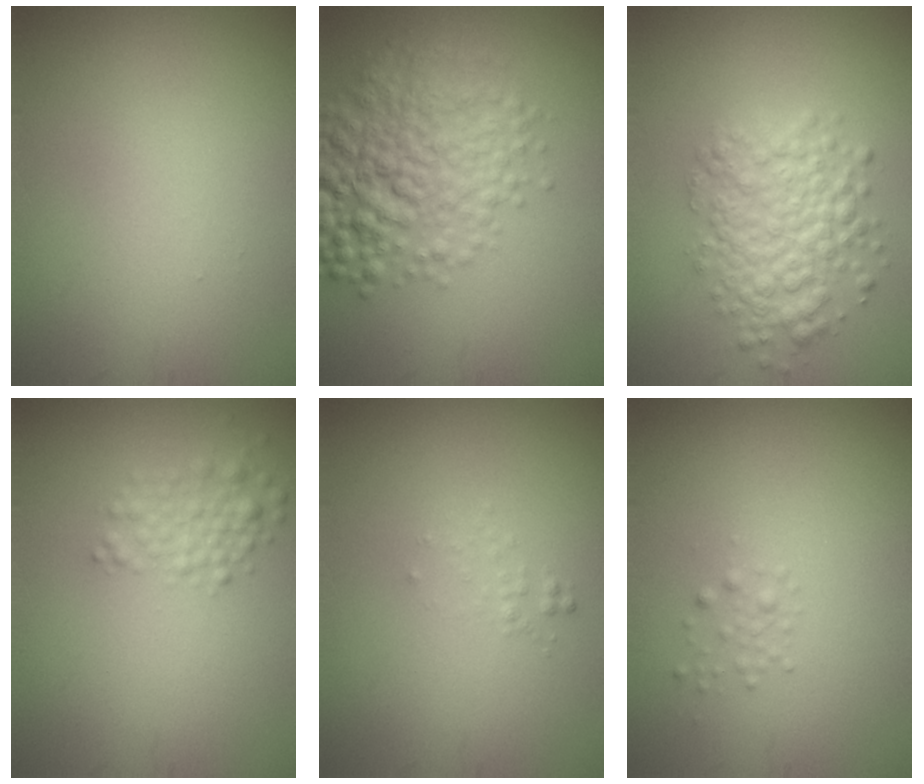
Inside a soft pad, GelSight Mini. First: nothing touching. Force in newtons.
{"total": 6.9, "press": 6.9, "slide": 0.1}
{"total": 5.0, "press": 5.0, "slide": 0.2}
{"total": 2.3, "press": 2.3, "slide": 0.1}
{"total": 0.6, "press": 0.6, "slide": 0.1}
{"total": 0.9, "press": 0.9, "slide": 0.1}